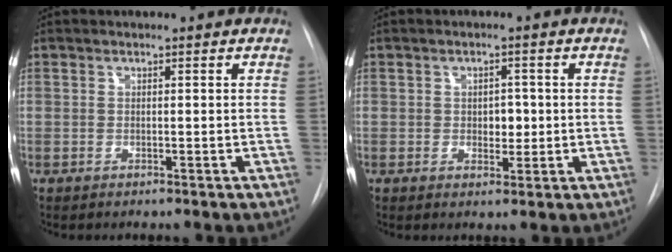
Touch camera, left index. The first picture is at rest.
{"total": 2.6, "force": [-0.3, 1.8, 1.9], "torque": [-0.019, -0.004, -0.002]}